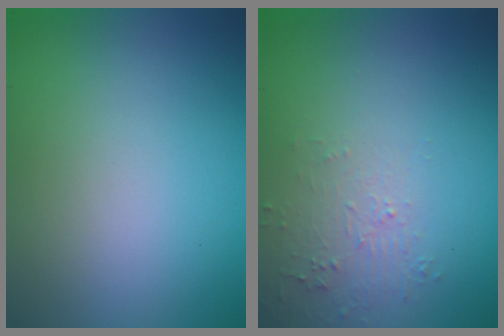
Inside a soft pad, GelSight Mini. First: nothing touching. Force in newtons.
{"total": 1.6, "press": 0.4, "slide": 1.6}